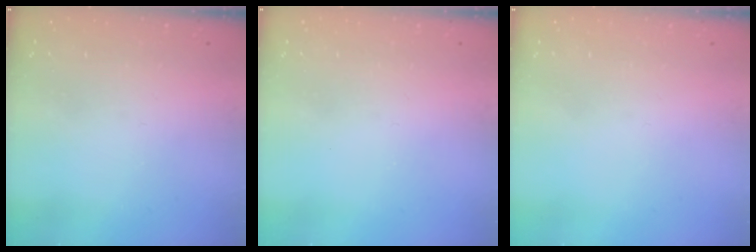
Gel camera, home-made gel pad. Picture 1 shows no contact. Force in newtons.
{"total": 1.8, "press": 1.8, "slide": 0.4}
{"total": 1.8, "press": 1.7, "slide": 0.1}